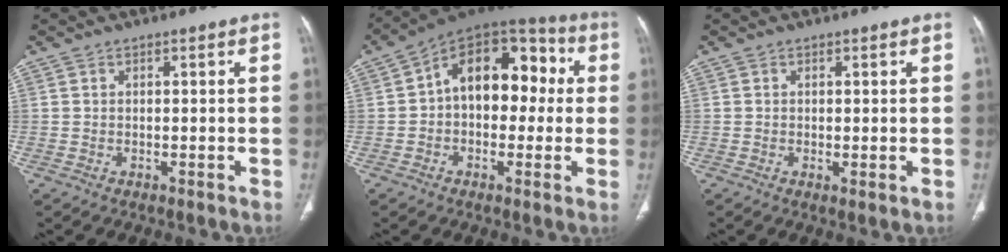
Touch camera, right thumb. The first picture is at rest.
{"total": 16.9, "force": [1.6, 11.0, 12.7], "torque": [-0.137, 0.052, 0.011]}
{"total": 1.2, "force": [-0.1, 0.2, 1.1], "torque": [-0.026, -0.008, -0.001]}